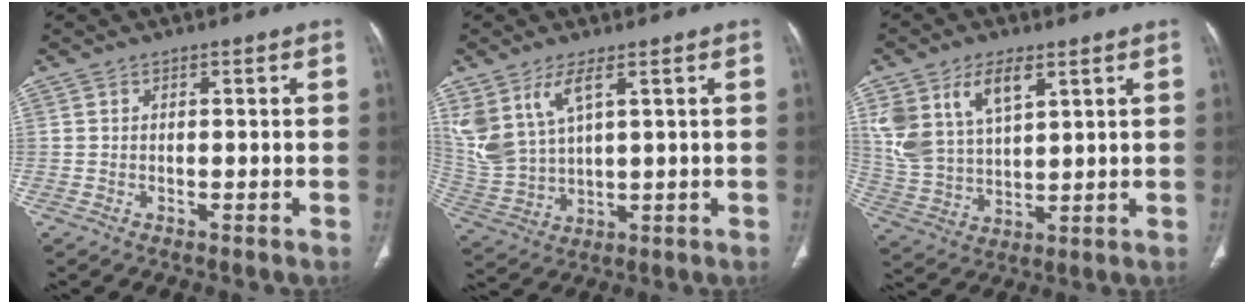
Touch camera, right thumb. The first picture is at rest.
{"total": 9.7, "force": [4.9, 4.1, 7.3], "torque": [-0.164, -0.018, 0.114]}
{"total": 12.0, "force": [5.9, 6.3, 8.4], "torque": [-0.159, -0.016, 0.125]}